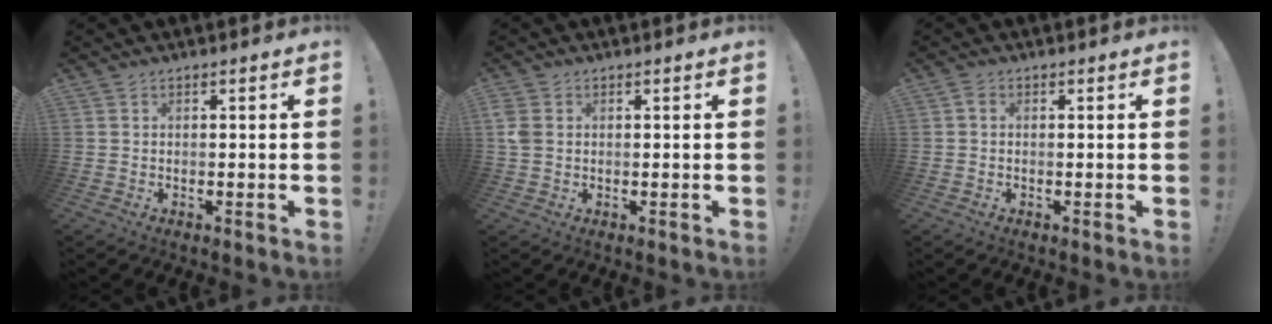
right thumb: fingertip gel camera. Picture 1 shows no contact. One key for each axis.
{"total": 3.7, "fx": 0.6, "fy": 2.7, "fz": 2.4, "tx": -0.045, "ty": 0.002, "tz": 0.012}
{"total": 0.9, "fx": -0.2, "fy": 0.7, "fz": 0.5, "tx": -0.015, "ty": 0.004, "tz": -0.003}